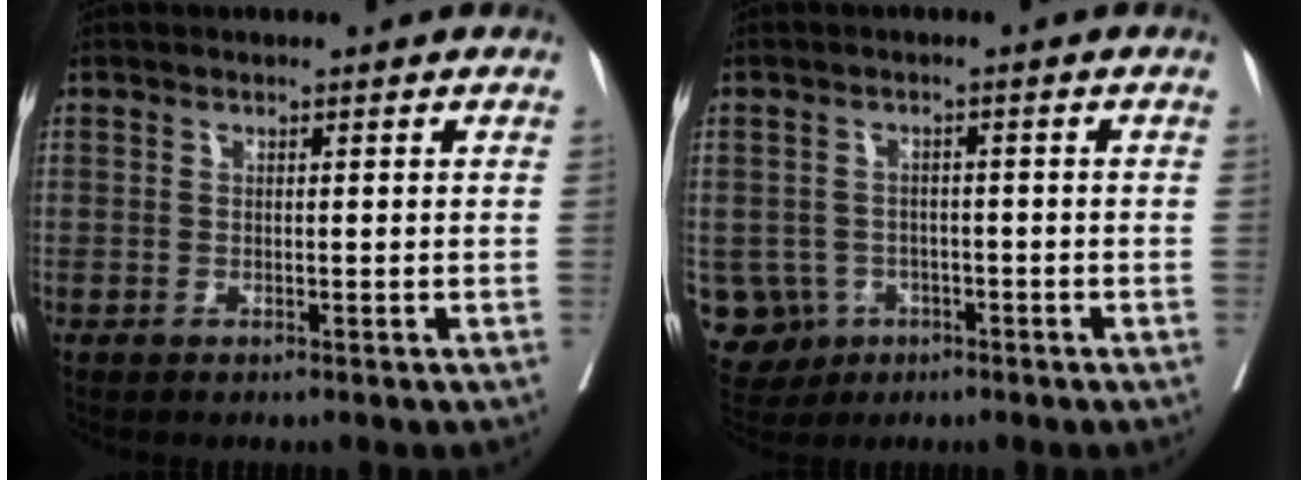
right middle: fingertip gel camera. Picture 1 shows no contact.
{"total": 6.7, "force": [-2.4, 6.2, 1.0], "torque": [-0.027, 0.007, -0.029]}